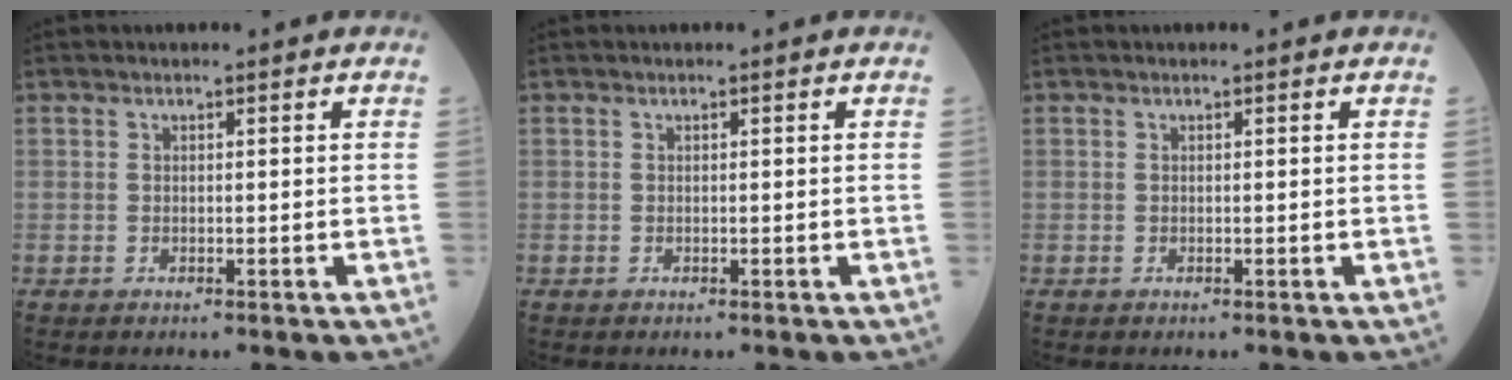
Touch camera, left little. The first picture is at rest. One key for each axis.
{"total": 0.0}
{"total": 0.0}